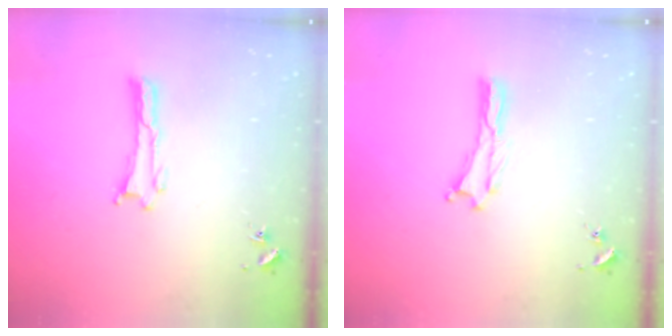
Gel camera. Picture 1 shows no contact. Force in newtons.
{"total": 0.0}